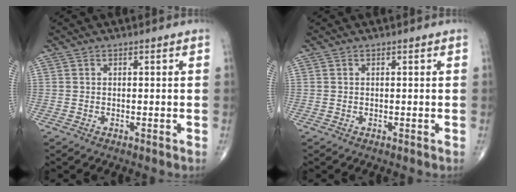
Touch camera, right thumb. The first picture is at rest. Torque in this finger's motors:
{"motor_torque": [0.08, 0.27, 0.06, 0.02, -0.01]}